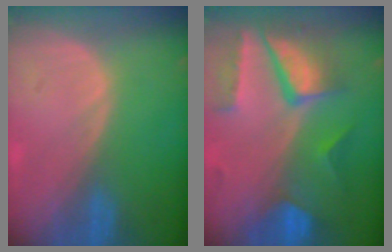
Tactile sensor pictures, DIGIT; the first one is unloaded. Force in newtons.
{"total": 10.4, "press": 8.7, "slide": 5.7}